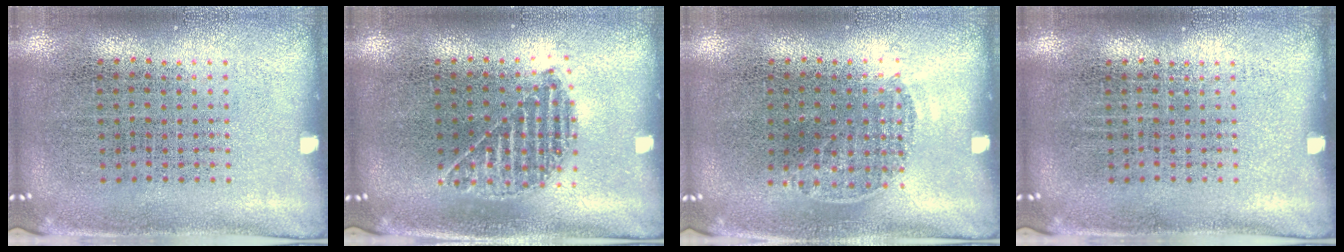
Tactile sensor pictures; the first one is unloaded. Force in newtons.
{"total": 1.1, "press": 1.0, "slide": 0.5}
{"total": 0.5, "press": 0.2, "slide": 0.5}
{"total": 0.0}